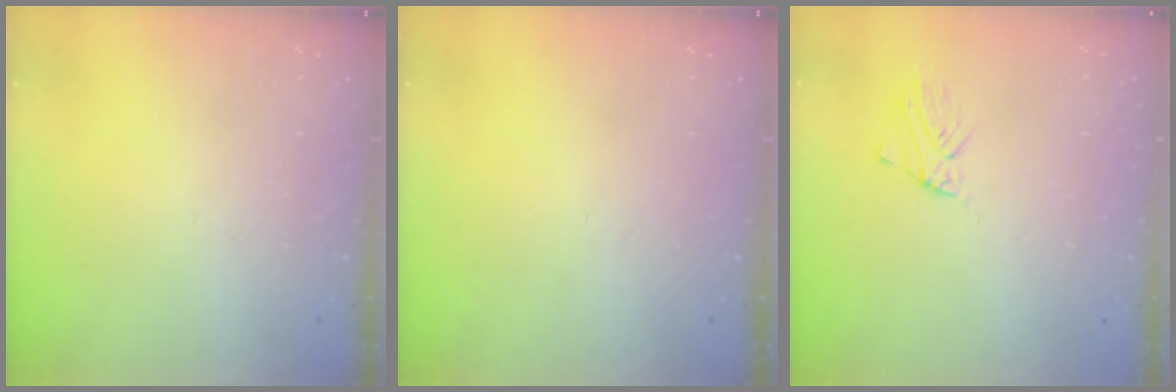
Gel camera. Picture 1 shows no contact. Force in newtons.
{"total": 0.0}
{"total": 1.7, "press": 1.7, "slide": 0.2}